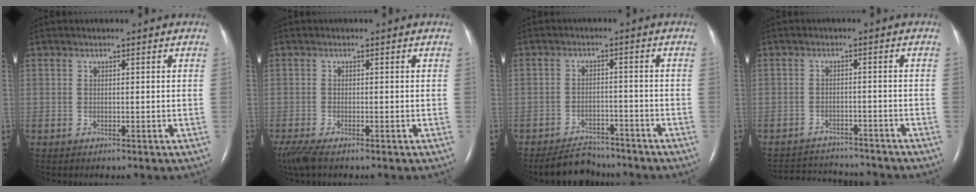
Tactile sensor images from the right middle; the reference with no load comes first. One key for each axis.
{"total": 3.9, "fx": -2.9, "fy": 0.7, "fz": 2.6, "tx": -0.058, "ty": -0.014, "tz": -0.055}
{"total": 5.6, "fx": -5.3, "fy": 1.7, "fz": 0.6, "tx": -0.014, "ty": -0.008, "tz": -0.086}
{"total": 10.2, "fx": -9.9, "fy": 1.4, "fz": 1.6, "tx": -0.033, "ty": 0.004, "tz": -0.138}